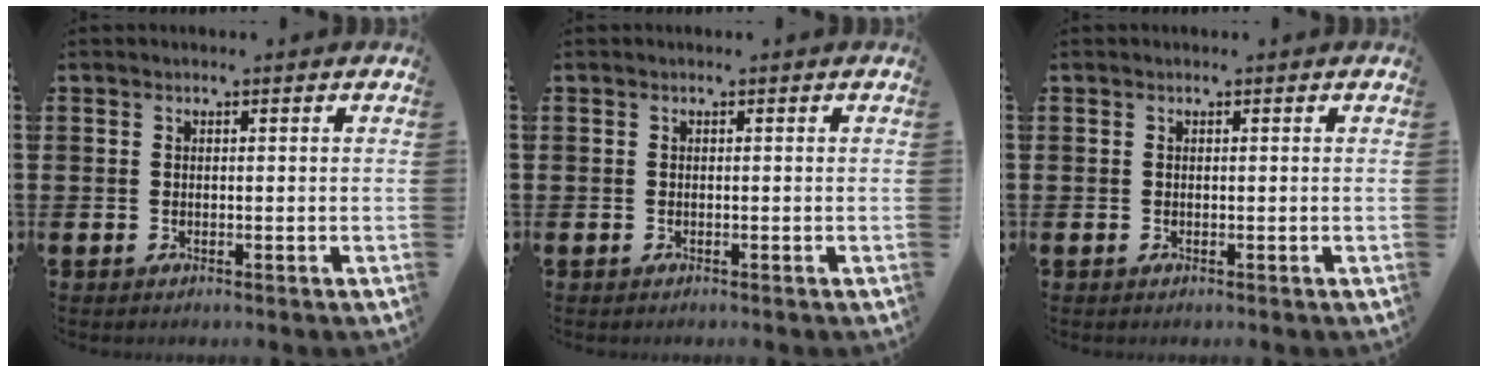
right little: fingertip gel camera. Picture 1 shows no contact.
{"total": 0.0}
{"total": 0.0}